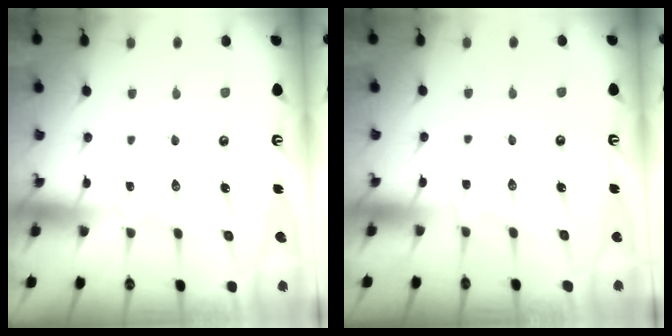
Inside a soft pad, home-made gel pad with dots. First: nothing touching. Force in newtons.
{"total": 1.2, "press": 1.1, "slide": 0.2}